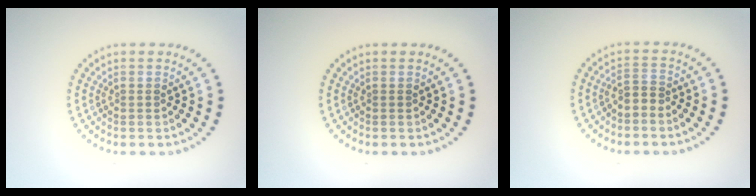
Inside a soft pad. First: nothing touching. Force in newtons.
{"total": 0.0}
{"total": 1.7, "press": 1.4, "slide": 1.0}